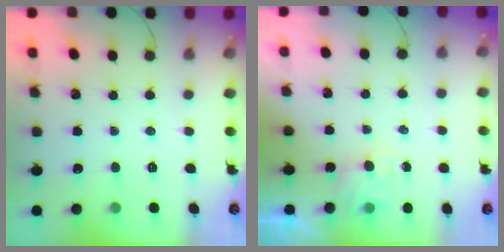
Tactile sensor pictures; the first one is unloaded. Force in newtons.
{"total": 2.2, "press": 2.0, "slide": 0.9}